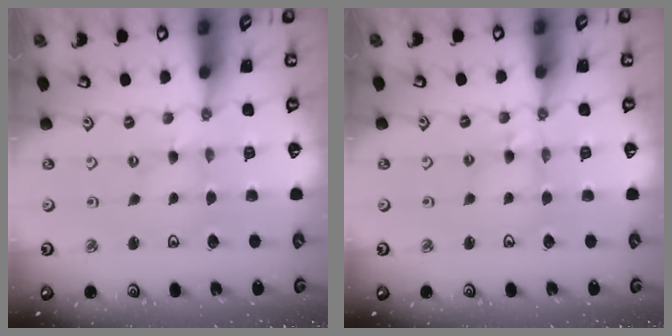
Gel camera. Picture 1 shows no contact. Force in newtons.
{"total": 5.0, "press": 5.0, "slide": 0.4}